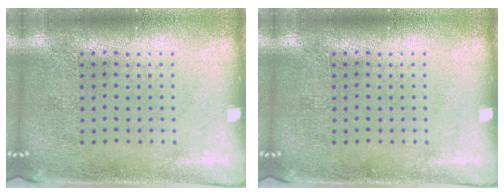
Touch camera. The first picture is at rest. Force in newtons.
{"total": 0.0}